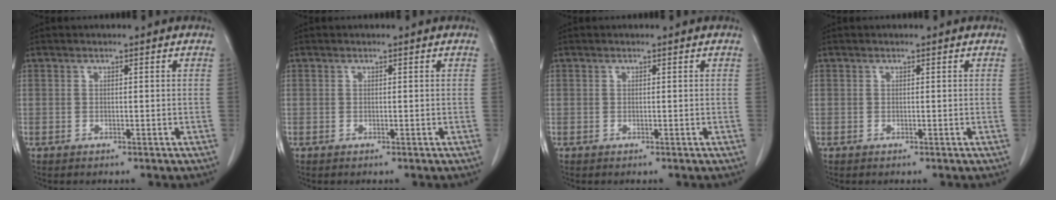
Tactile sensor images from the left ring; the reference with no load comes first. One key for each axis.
{"total": 0.0}
{"total": 0.0}
{"total": 0.0}